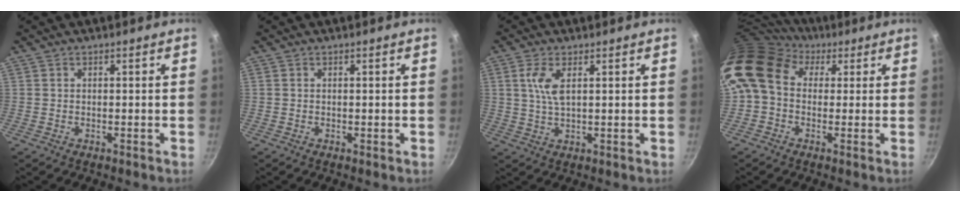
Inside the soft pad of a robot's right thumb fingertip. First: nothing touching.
{"total": 0.0}
{"total": 4.7, "force": [1.5, 1.7, 4.1], "torque": [-0.087, -0.003, 0.033]}
{"total": 12.6, "force": [3.0, 9.7, 7.6], "torque": [-0.133, 0.021, 0.031]}